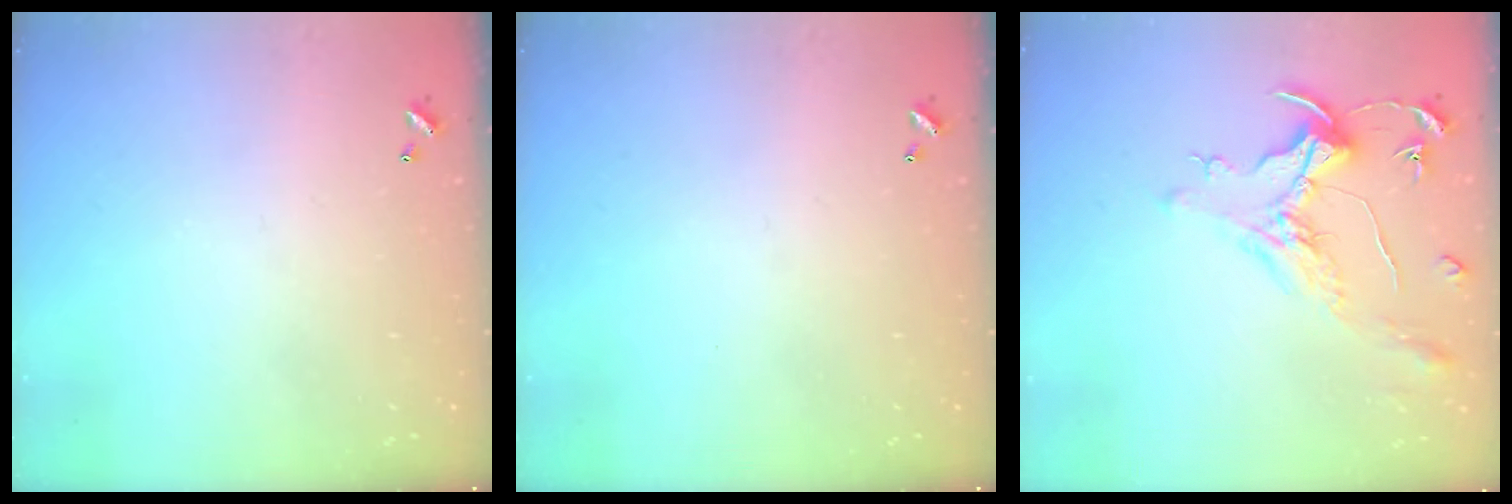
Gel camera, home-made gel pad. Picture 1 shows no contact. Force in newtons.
{"total": 0.0}
{"total": 1.6, "press": 1.4, "slide": 0.7}